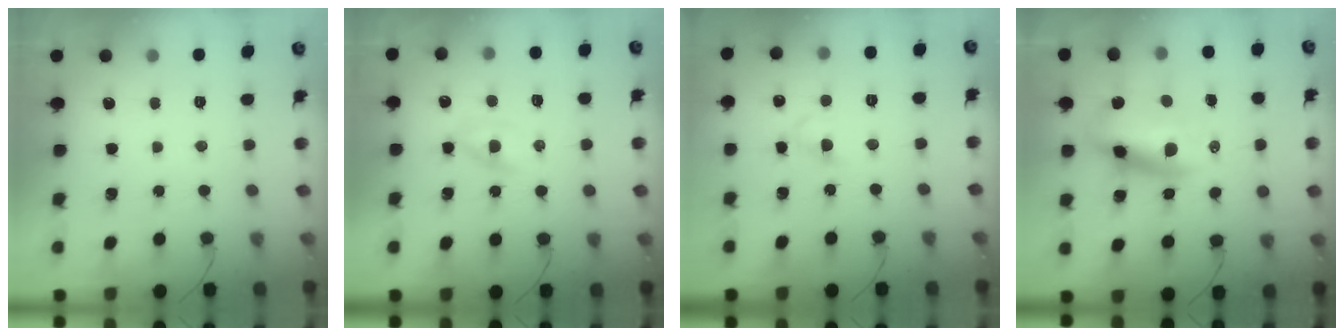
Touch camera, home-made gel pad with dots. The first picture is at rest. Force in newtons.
{"total": 3.6, "press": 3.4, "slide": 1.0}
{"total": 2.4, "press": 2.1, "slide": 1.1}
{"total": 11.4, "press": 11.1, "slide": 2.9}